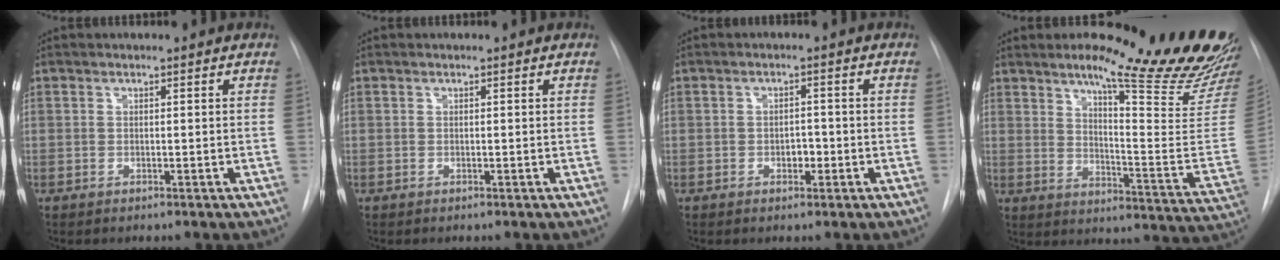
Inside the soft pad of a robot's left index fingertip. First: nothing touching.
{"total": 0.0}
{"total": 2.0, "force": [-0.7, 1.3, 1.4], "torque": [-0.018, 0.005, -0.008]}
{"total": 23.7, "force": [18.9, 1.3, 14.3], "torque": [-0.183, -0.093, 0.237]}